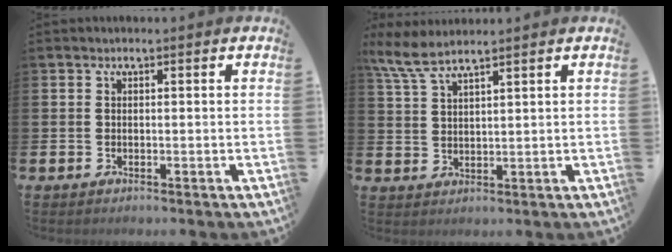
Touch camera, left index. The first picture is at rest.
{"total": 5.4, "force": [4.8, 0.5, 2.5], "torque": [-0.062, -0.016, 0.086]}